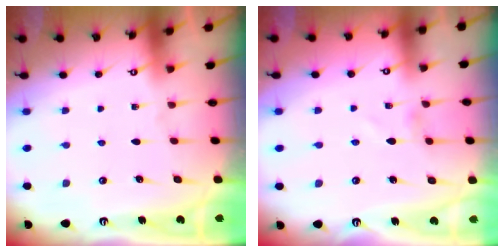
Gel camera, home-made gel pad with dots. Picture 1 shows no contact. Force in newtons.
{"total": 0.6, "press": 0.6, "slide": 0.2}